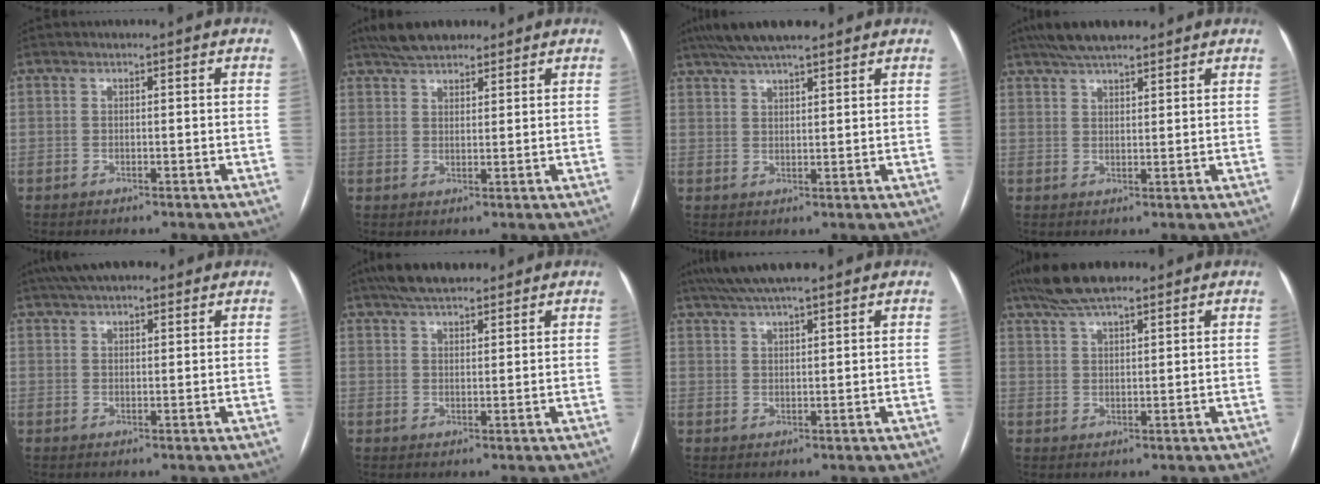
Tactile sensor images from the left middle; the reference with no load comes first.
{"total": 7.6, "force": [6.3, 2.7, 3.5], "torque": [-0.056, 0.028, 0.109]}
{"total": 10.8, "force": [8.8, 1.9, 6.1], "torque": [-0.098, 0.039, 0.143]}
{"total": 9.2, "force": [7.5, 2.1, 4.9], "torque": [-0.076, 0.034, 0.125]}
{"total": 10.9, "force": [8.8, 3.1, 5.6], "torque": [-0.086, 0.046, 0.136]}
{"total": 9.1, "force": [7.4, 2.6, 4.6], "torque": [-0.070, 0.032, 0.124]}
{"total": 10.6, "force": [8.8, 1.3, 5.7], "torque": [-0.097, 0.039, 0.137]}
{"total": 8.9, "force": [7.0, 2.0, 5.1], "torque": [-0.091, 0.033, 0.122]}